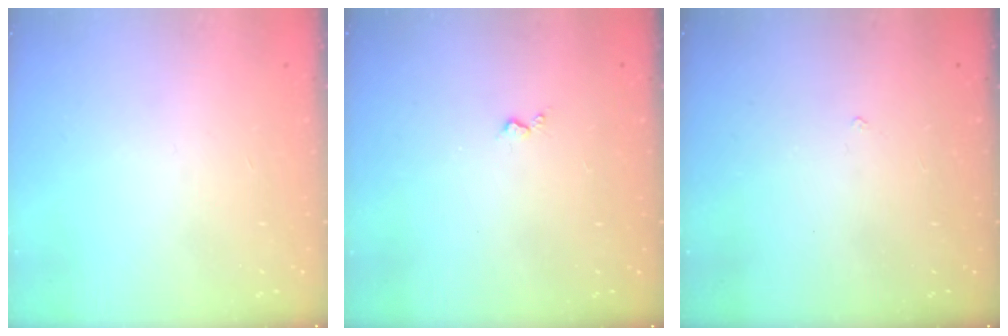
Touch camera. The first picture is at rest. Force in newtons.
{"total": 3.0, "press": 2.9, "slide": 0.5}
{"total": 1.9, "press": 1.9, "slide": 0.4}